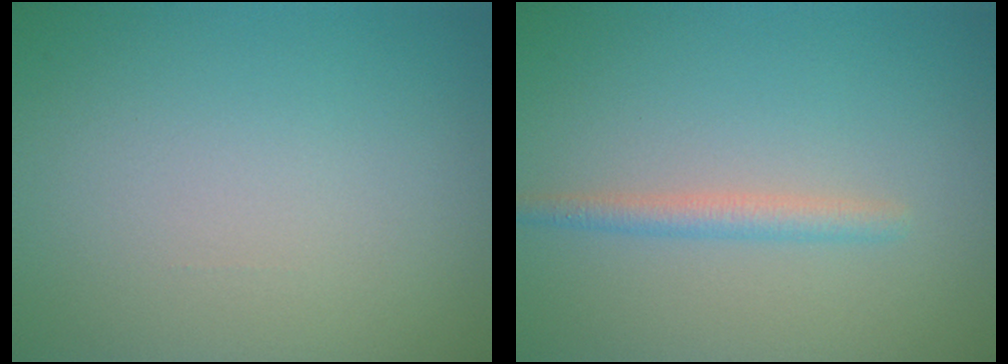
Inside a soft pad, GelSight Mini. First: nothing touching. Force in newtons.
{"total": 1.7, "press": 1.7, "slide": 0.1}